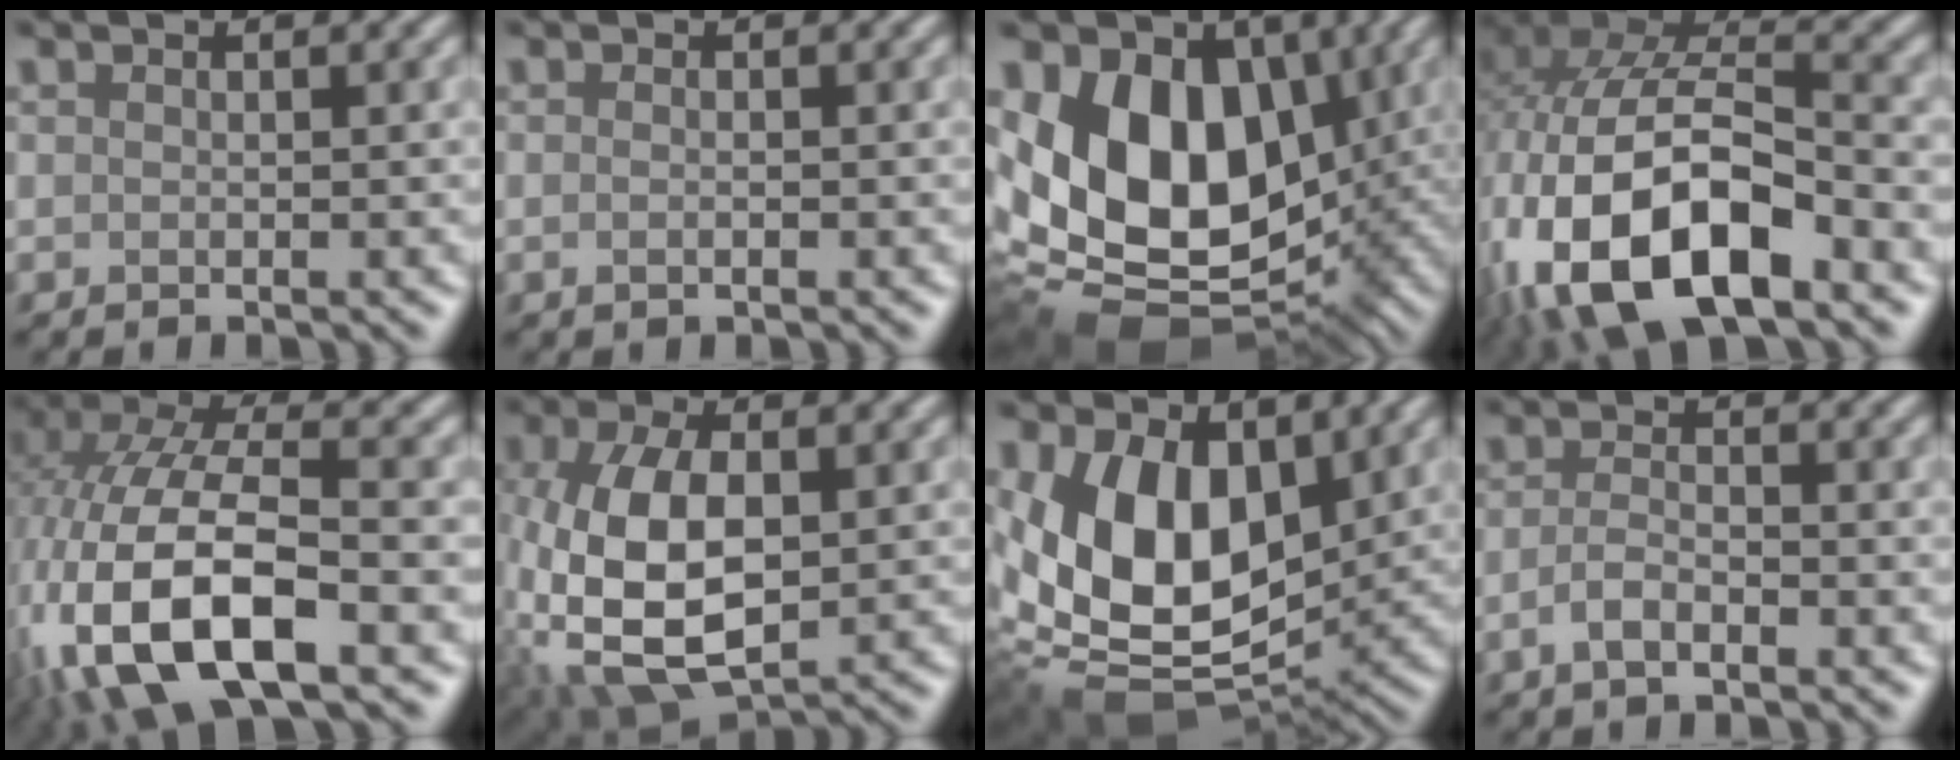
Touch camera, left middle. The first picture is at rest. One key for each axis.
{"total": 0.9, "fx": -0.1, "fy": 0.4, "fz": 0.9, "tx": -0.008, "ty": -0.006, "tz": -0.005}
{"total": 15.8, "fx": 1.8, "fy": 10.5, "fz": 11.7, "tx": -0.206, "ty": -0.013, "tz": 0.031}
{"total": 15.8, "fx": -6.3, "fy": 7.9, "fz": 12.1, "tx": -0.243, "ty": -0.011, "tz": -0.118}
{"total": 13.7, "fx": -5.4, "fy": 6.0, "fz": 11.0, "tx": -0.237, "ty": -0.003, "tz": -0.104}
{"total": 10.8, "fx": -1.4, "fy": 6.0, "fz": 8.9, "tx": -0.211, "ty": -0.013, "tz": -0.023}
{"total": 11.5, "fx": 1.8, "fy": 7.4, "fz": 8.7, "tx": -0.167, "ty": -0.027, "tz": 0.032}
{"total": 2.2, "fx": -1.1, "fy": 0.8, "fz": 1.7, "tx": -0.036, "ty": 0.002, "tz": -0.025}